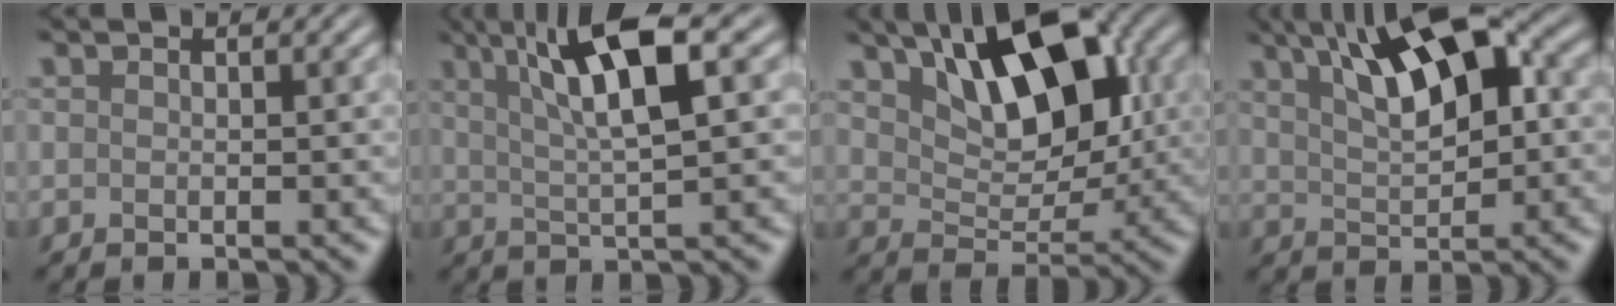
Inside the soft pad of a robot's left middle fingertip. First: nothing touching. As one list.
[{"total": 7.6, "force": [2.7, 1.7, 6.9], "torque": [-0.117, 0.018, 0.054]}, {"total": 9.1, "force": [3.5, 4.8, 6.8], "torque": [-0.112, 0.015, 0.061]}, {"total": 8.8, "force": [3.1, 3.6, 7.4], "torque": [-0.126, 0.028, 0.053]}]